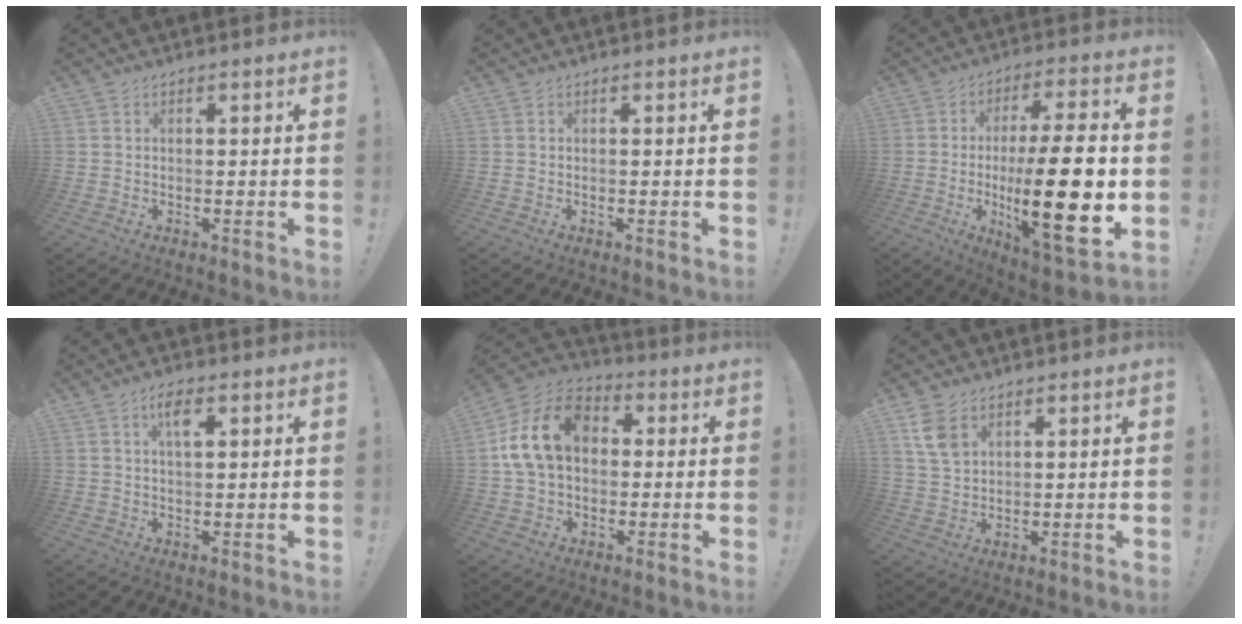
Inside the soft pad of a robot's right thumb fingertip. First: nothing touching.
{"total": 0.0}
{"total": 24.2, "force": [-2.8, 6.3, 23.2], "torque": [-0.388, -0.007, -0.045]}
{"total": 4.6, "force": [2.0, 1.8, 3.7], "torque": [-0.060, 0.000, 0.029]}
{"total": 17.3, "force": [3.3, 12.5, 11.5], "torque": [-0.200, 0.016, 0.065]}
{"total": 7.3, "force": [3.7, 4.7, 4.0], "torque": [-0.061, -0.011, 0.074]}